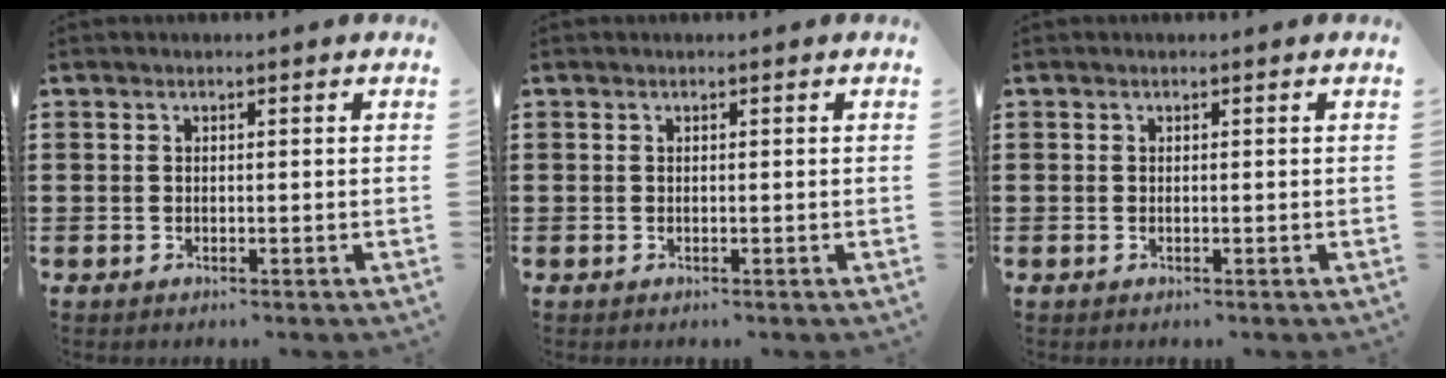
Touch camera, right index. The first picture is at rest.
{"total": 0.0}
{"total": 0.0}